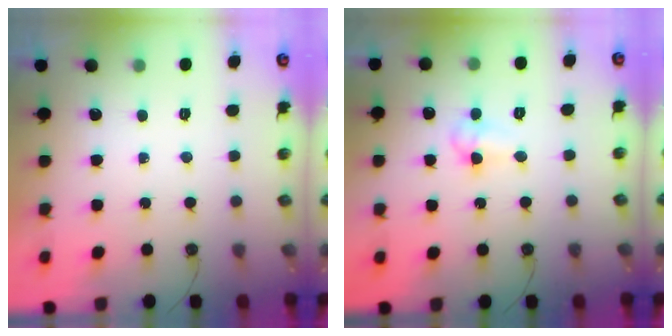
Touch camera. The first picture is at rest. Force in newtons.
{"total": 6.2, "press": 5.0, "slide": 3.7}